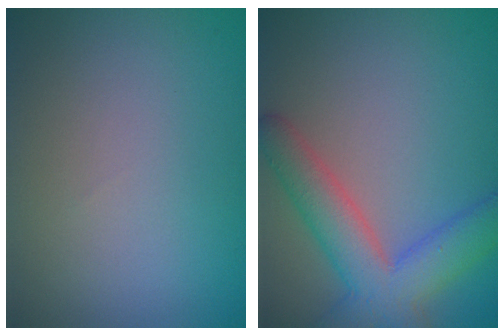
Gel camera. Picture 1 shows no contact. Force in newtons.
{"total": 6.4, "press": 6.4, "slide": 0.3}